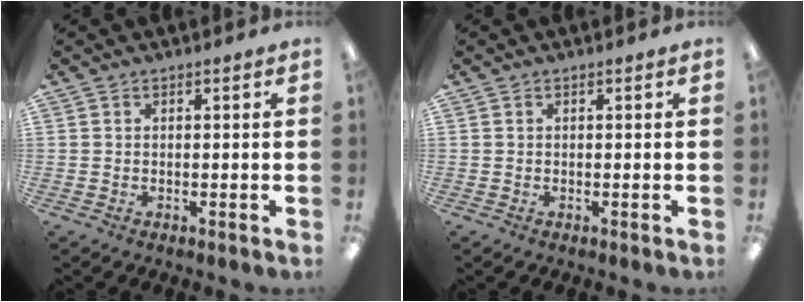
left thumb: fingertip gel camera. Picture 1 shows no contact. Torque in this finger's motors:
{"motor_torque": [-0.15, 0.12, -0.14, 0.08, 0.00]}